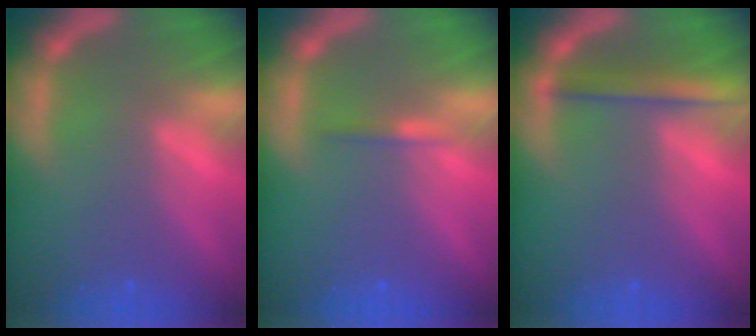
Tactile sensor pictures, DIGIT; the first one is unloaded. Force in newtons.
{"total": 0.9}
{"total": 2.9}